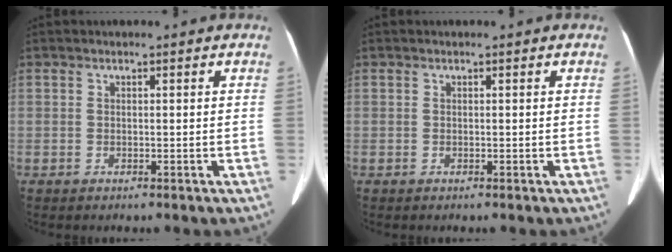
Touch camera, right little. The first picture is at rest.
{"total": 0.0}